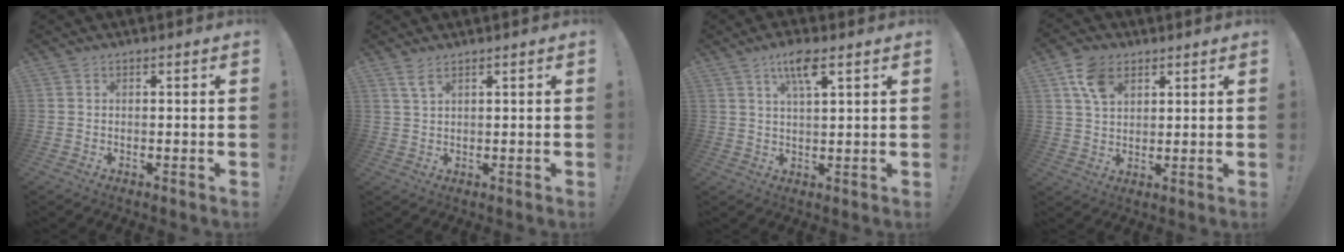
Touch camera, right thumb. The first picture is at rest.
{"total": 3.3, "force": [2.2, 0.8, 2.3], "torque": [-0.041, -0.007, 0.038]}
{"total": 6.9, "force": [3.8, 1.6, 5.5], "torque": [-0.096, -0.007, 0.061]}
{"total": 8.8, "force": [4.5, 5.7, 5.0], "torque": [-0.084, -0.008, 0.088]}